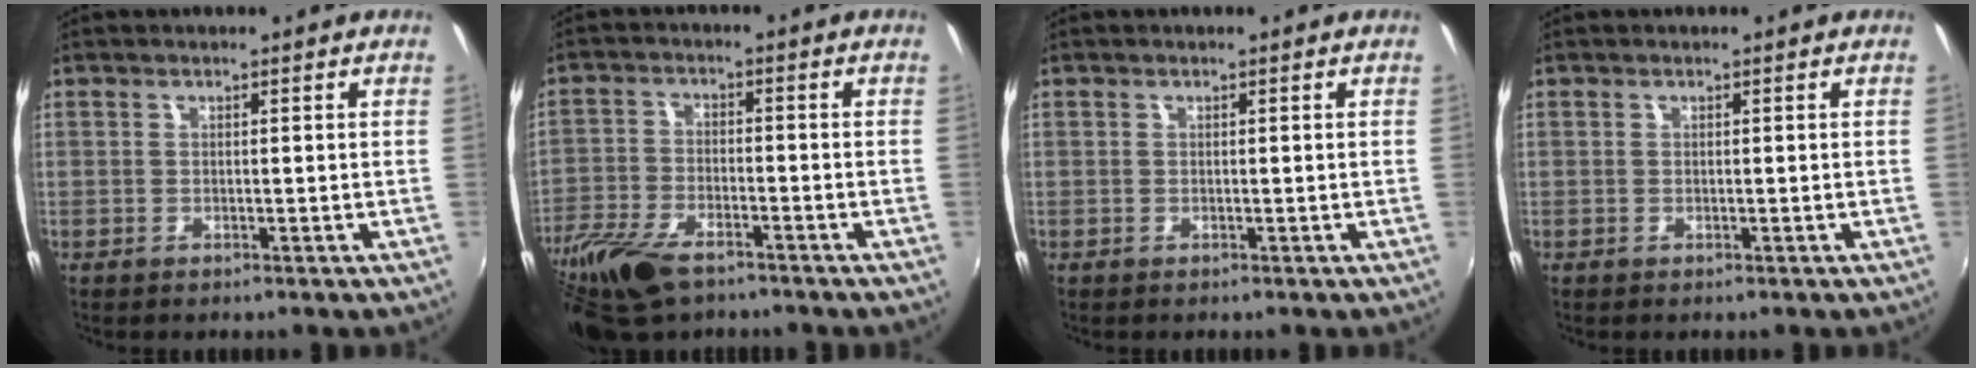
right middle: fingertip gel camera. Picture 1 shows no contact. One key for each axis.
{"total": 14.2, "fx": -9.9, "fy": 6.0, "fz": 8.3, "tx": -0.204, "ty": -0.038, "tz": -0.192}
{"total": 0.0}
{"total": 0.0}